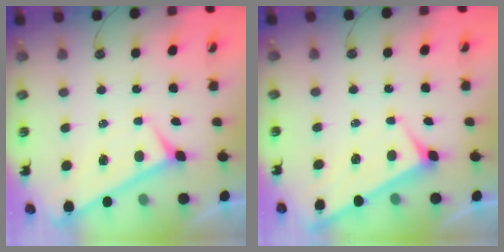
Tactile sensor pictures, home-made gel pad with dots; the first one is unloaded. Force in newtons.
{"total": 2.7, "press": 2.7, "slide": 0.3}